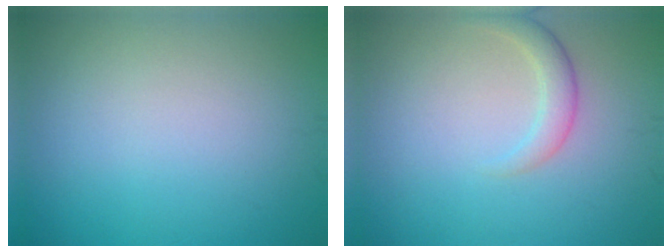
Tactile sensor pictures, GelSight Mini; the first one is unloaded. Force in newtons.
{"total": 2.0, "press": 2.0, "slide": 0.1}